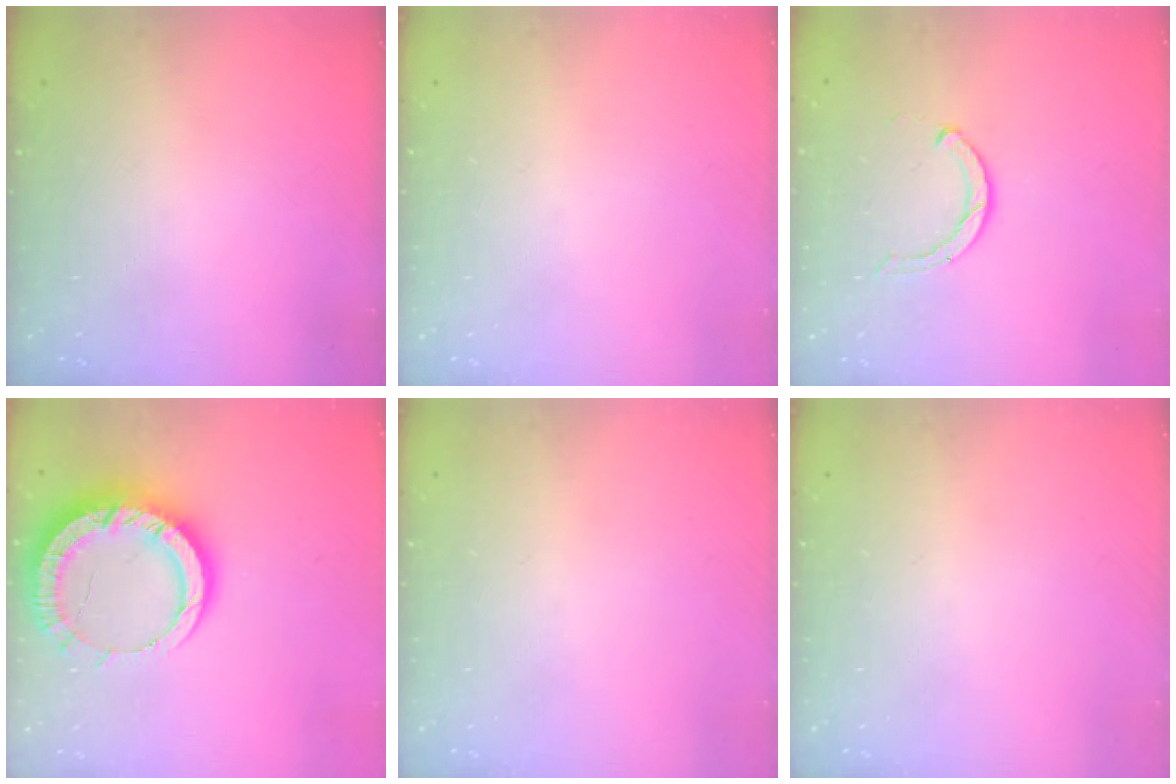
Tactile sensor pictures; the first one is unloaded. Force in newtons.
{"total": 0.0}
{"total": 2.3, "press": 2.3, "slide": 0.4}
{"total": 14.2, "press": 14.1, "slide": 1.5}
{"total": 0.0}
{"total": 0.0}